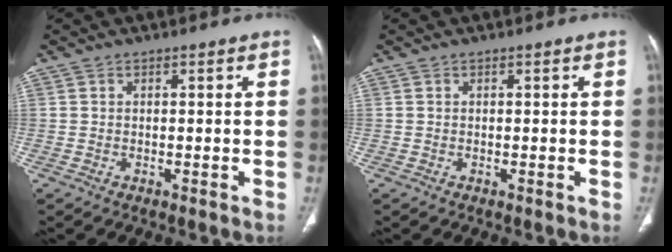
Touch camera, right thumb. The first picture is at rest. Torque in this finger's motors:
{"motor_torque": [0.27, 0.27, 0.00, 0.00, 0.00]}